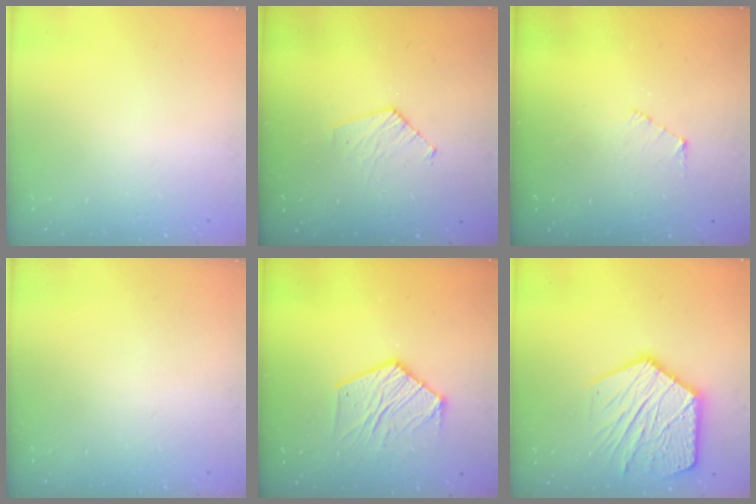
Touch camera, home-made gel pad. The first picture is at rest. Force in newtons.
{"total": 4.9, "press": 4.8, "slide": 0.4}
{"total": 5.0, "press": 5.0, "slide": 0.5}
{"total": 0.0}
{"total": 13.4, "press": 13.4, "slide": 1.2}
{"total": 20.8, "press": 20.7, "slide": 1.8}